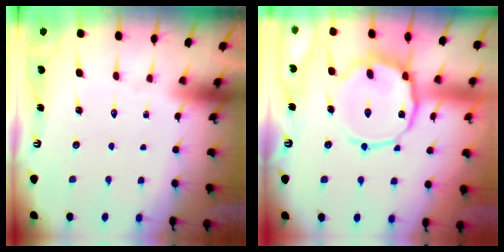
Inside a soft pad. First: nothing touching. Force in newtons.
{"total": 13.8, "press": 13.7, "slide": 1.1}